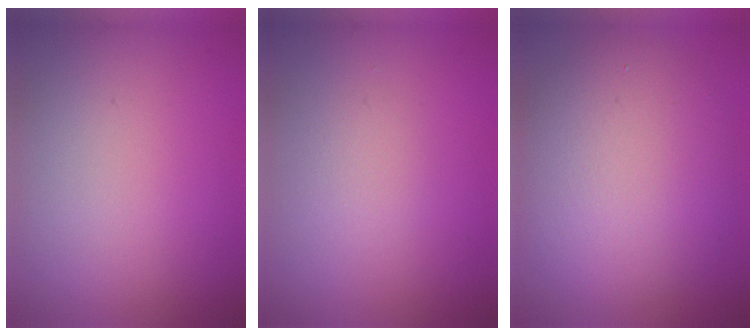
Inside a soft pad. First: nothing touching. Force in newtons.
{"total": 1.2, "press": 1.2, "slide": 0.1}
{"total": 7.7, "press": 7.7, "slide": 0.3}